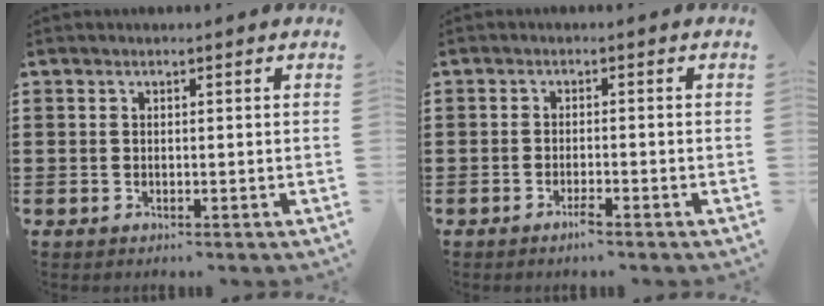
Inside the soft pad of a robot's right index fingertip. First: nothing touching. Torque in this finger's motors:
{"motor_torque": [2.14, 0.00, 0.24, 0.05]}